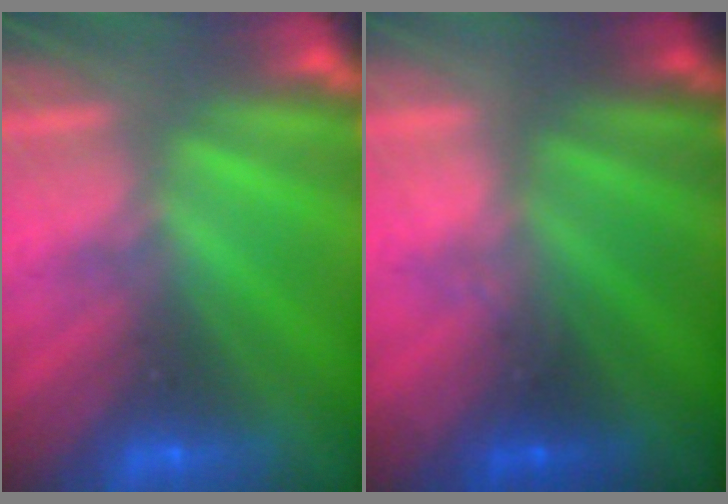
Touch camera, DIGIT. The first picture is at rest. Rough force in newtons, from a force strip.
{"total": 1.5}